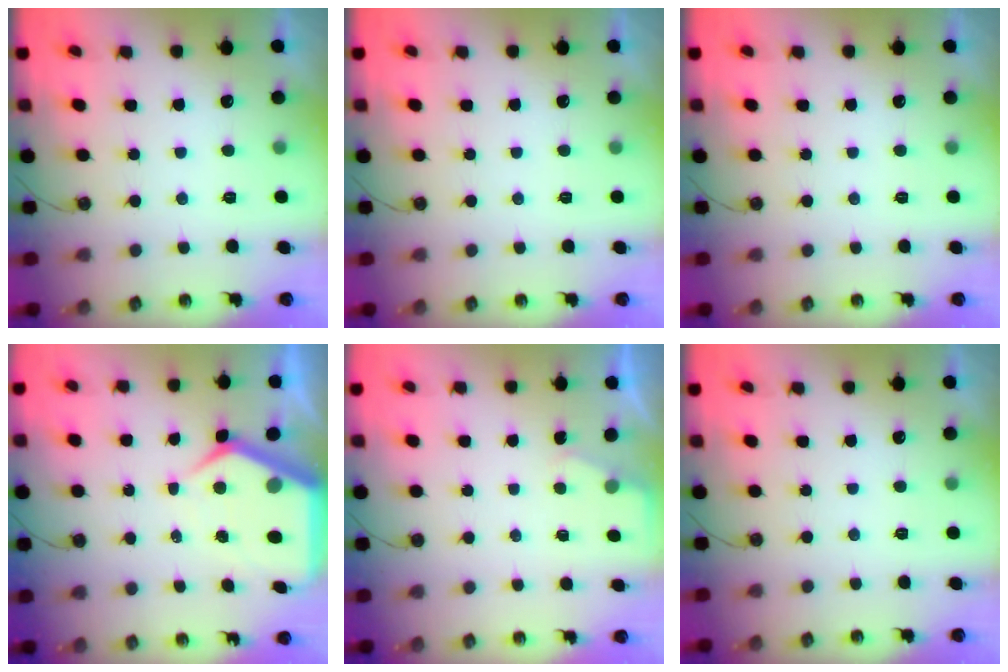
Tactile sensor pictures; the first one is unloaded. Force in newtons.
{"total": 0.0}
{"total": 0.0}
{"total": 8.9, "press": 8.8, "slide": 0.8}
{"total": 1.8, "press": 1.8, "slide": 0.3}
{"total": 0.0}